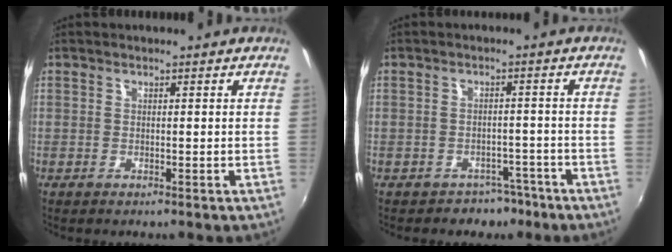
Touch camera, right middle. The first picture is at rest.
{"total": 4.7, "force": [-3.4, 3.2, 0.5], "torque": [-0.010, 0.015, -0.043]}